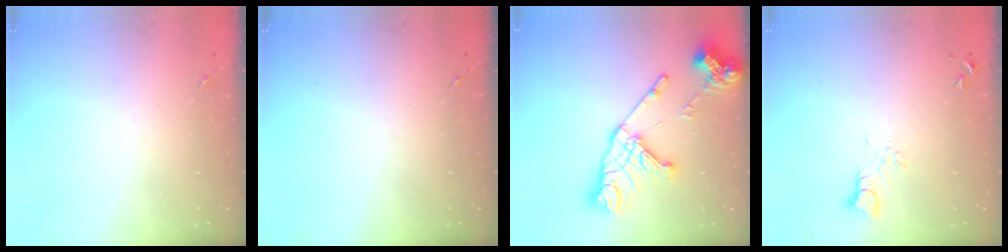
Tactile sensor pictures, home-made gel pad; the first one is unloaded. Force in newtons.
{"total": 0.0}
{"total": 19.2, "press": 19.1, "slide": 2.3}
{"total": 4.4, "press": 4.4, "slide": 0.4}